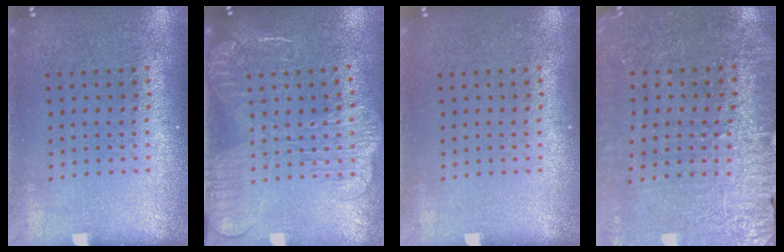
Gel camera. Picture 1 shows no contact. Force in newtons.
{"total": 2.5, "press": 2.1, "slide": 1.4}
{"total": 0.0}
{"total": 2.9, "press": 2.9, "slide": 0.3}